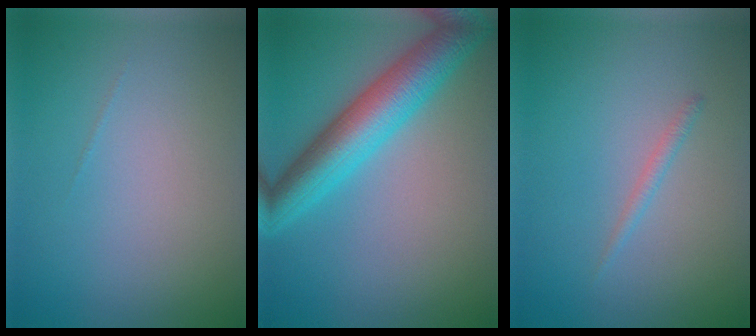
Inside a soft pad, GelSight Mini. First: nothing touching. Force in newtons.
{"total": 6.4, "press": 6.4, "slide": 0.2}
{"total": 0.8, "press": 0.8, "slide": 0.0}